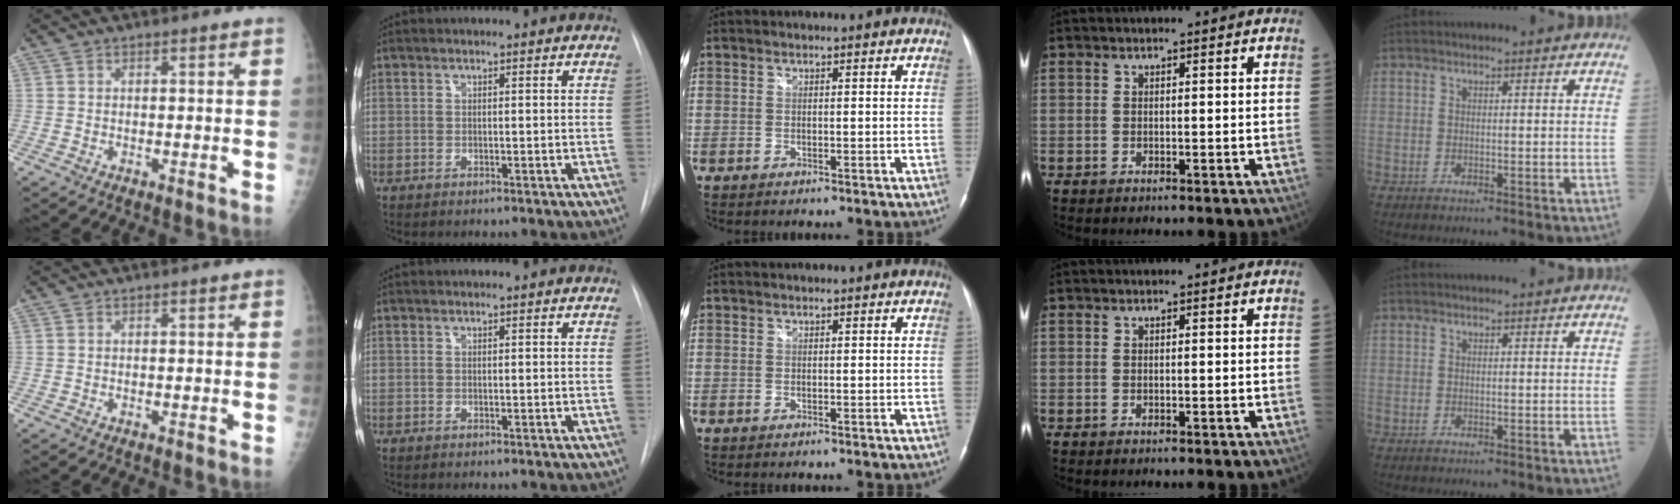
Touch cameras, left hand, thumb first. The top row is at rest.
{}